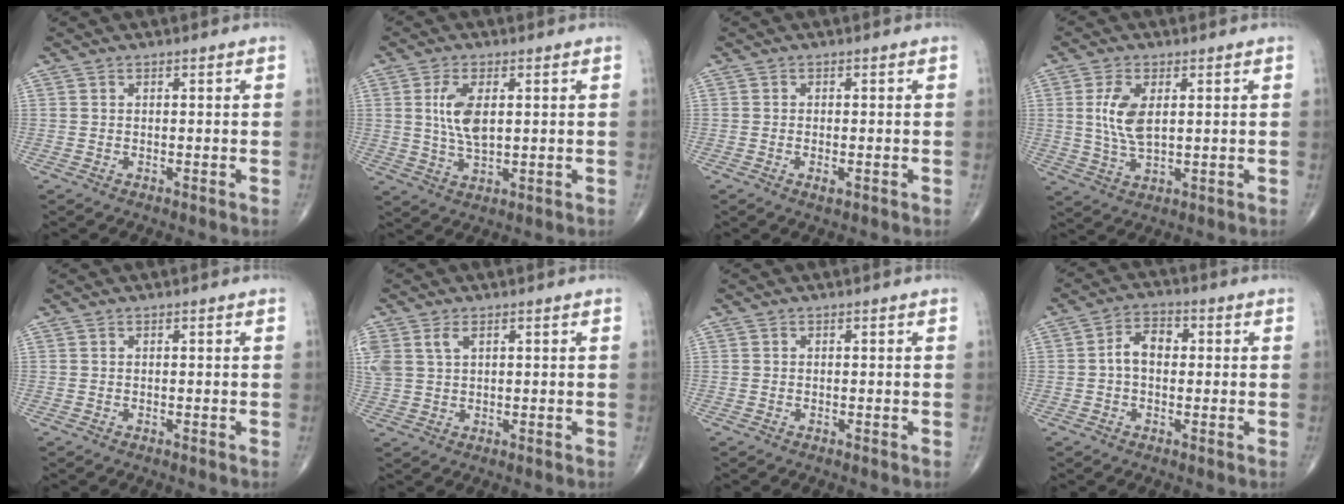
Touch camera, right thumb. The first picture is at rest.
{"total": 7.0, "force": [1.5, 3.1, 6.0], "torque": [-0.118, -0.009, 0.034]}
{"total": 1.4, "force": [-0.5, 0.6, 1.2], "torque": [-0.023, -0.002, -0.009]}
{"total": 7.2, "force": [1.6, 3.5, 6.1], "torque": [-0.123, -0.010, 0.036]}
{"total": 0.0}
{"total": 6.4, "force": [2.7, 4.0, 4.2], "torque": [-0.109, 0.007, 0.063]}
{"total": 0.0}
{"total": 5.6, "force": [0.1, 3.8, 4.1], "torque": [-0.063, 0.020, -0.007]}